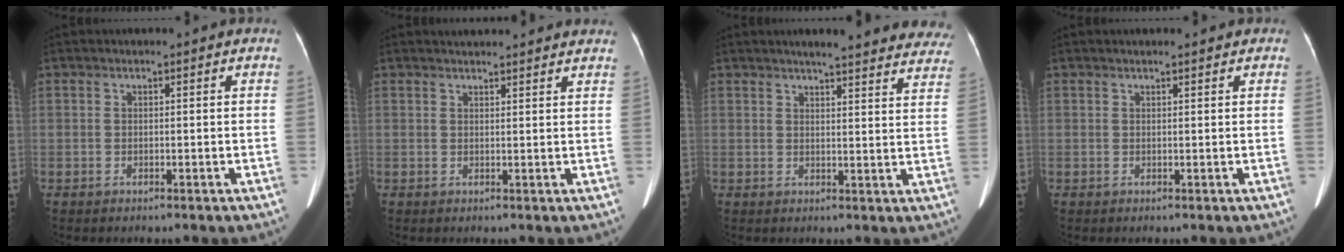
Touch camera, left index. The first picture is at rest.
{"total": 9.5, "force": [8.9, 1.6, 3.0], "torque": [-0.029, 0.025, 0.094]}
{"total": 20.5, "force": [18.5, 3.4, 8.3], "torque": [-0.091, -0.024, 0.204]}
{"total": 2.3, "force": [1.8, 0.7, 1.3], "torque": [-0.013, 0.018, 0.024]}